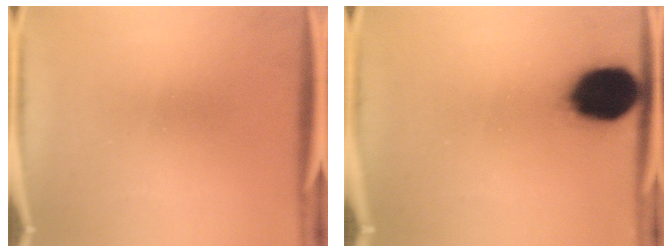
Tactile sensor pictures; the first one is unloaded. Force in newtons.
{"total": 17.5}